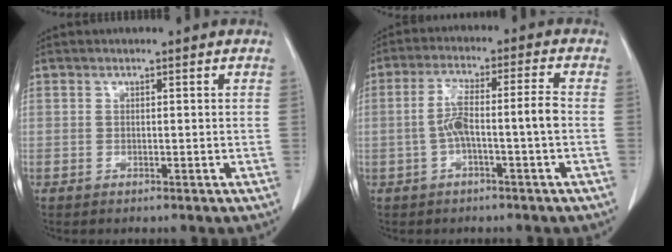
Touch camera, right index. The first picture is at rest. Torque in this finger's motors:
{"motor_torque": [0.96, -0.30, 0.53, 0.13]}